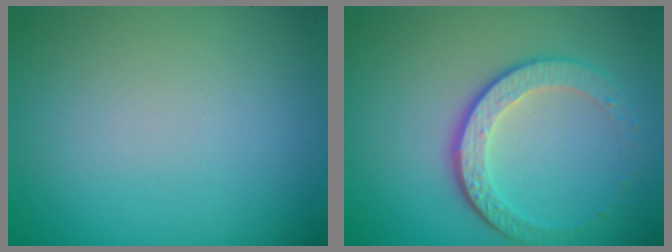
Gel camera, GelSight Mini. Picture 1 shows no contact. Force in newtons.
{"total": 4.2, "press": 3.1, "slide": 2.8}